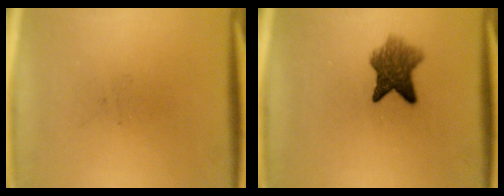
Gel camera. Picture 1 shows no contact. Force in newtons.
{"total": 6.4}